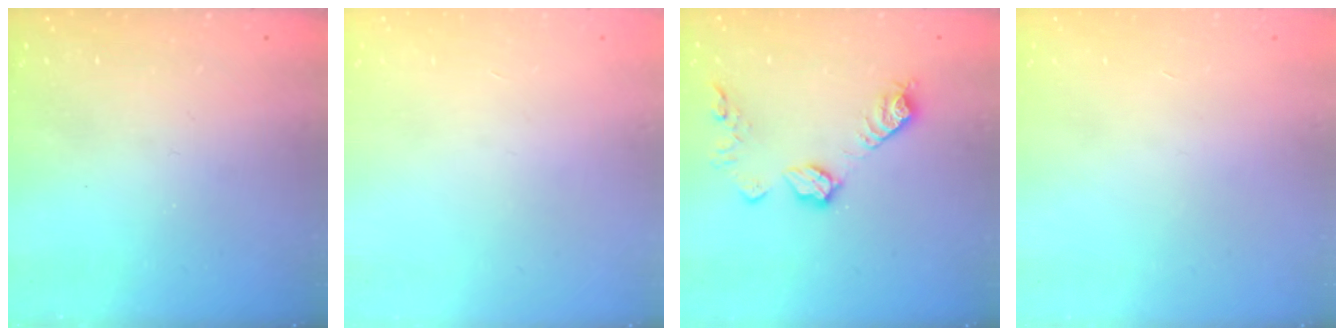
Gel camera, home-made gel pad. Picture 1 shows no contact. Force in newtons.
{"total": 0.0}
{"total": 11.4, "press": 11.4, "slide": 0.4}
{"total": 0.0}